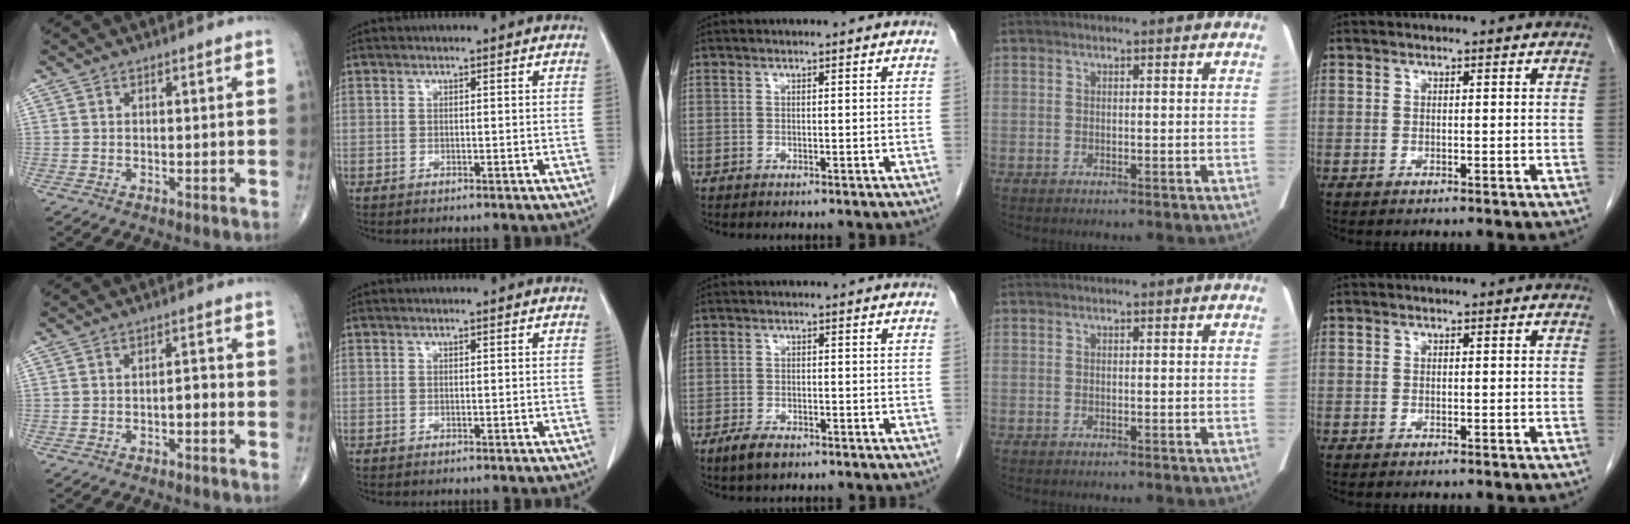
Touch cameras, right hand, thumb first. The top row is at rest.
{"thumb": {"total": 2.1, "force": [-0.9, 1.0, 1.6], "torque": [-0.017, 0.013, -0.016]}, "middle": {"total": 3.1, "force": [-2.1, 1.2, 1.9], "torque": [-0.044, -0.003, -0.035]}}